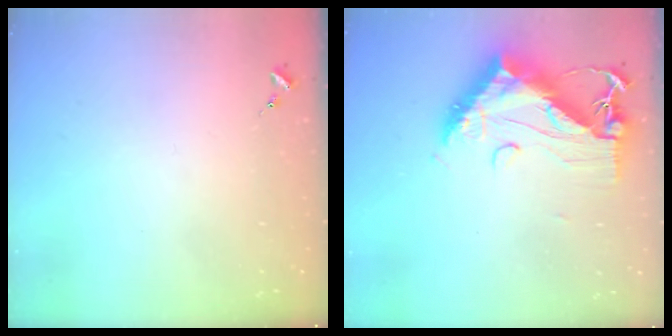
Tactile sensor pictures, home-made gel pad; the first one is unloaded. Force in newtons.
{"total": 17.0, "press": 17.0, "slide": 1.4}